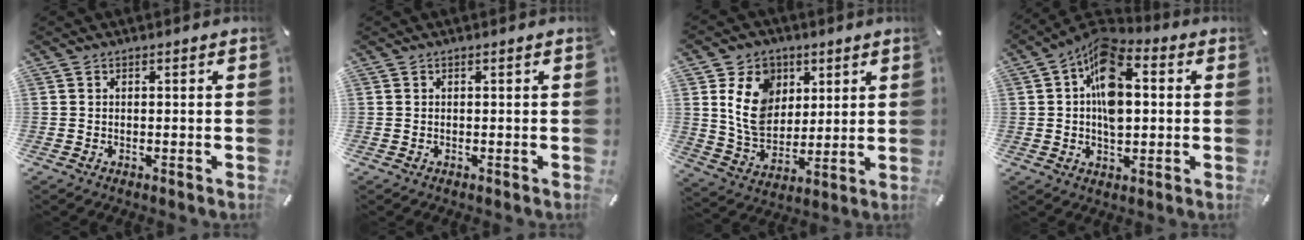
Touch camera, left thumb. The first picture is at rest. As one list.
[{"total": 0.0}, {"total": 12.7, "force": [3.9, 10.5, 6.0], "torque": [-0.116, -0.001, 0.077]}, {"total": 13.3, "force": [2.2, 8.1, 10.3], "torque": [-0.181, -0.007, 0.037]}]